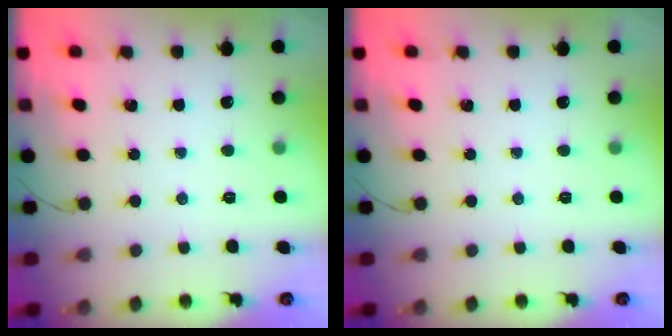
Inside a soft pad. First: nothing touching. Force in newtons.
{"total": 0.0}